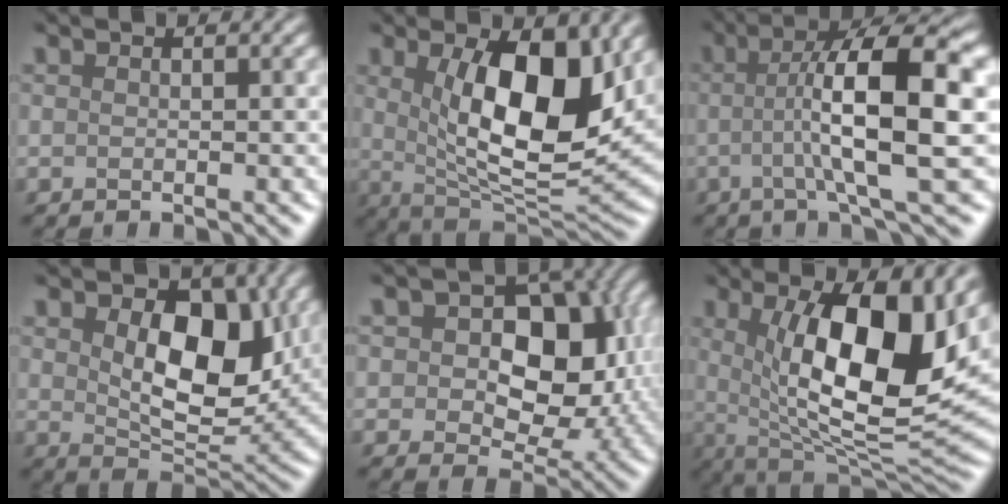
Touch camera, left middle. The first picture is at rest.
{"total": 8.9, "force": [1.7, 2.8, 8.3], "torque": [-0.155, -0.006, 0.054]}
{"total": 9.0, "force": [-0.3, 1.1, 8.9], "torque": [-0.156, 0.023, 0.012]}
{"total": 6.3, "force": [1.4, 3.4, 5.2], "torque": [-0.112, -0.002, 0.047]}
{"total": 7.2, "force": [0.4, 4.7, 5.4], "torque": [-0.091, 0.005, 0.024]}
{"total": 12.2, "force": [2.2, 4.1, 11.2], "torque": [-0.185, -0.008, 0.053]}